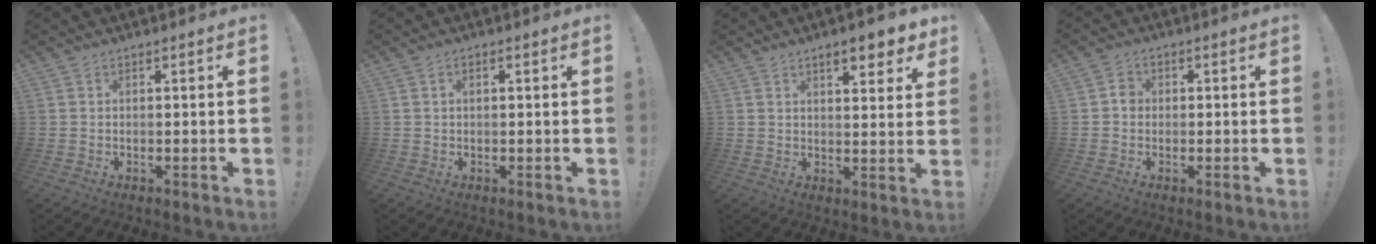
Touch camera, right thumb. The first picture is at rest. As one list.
[{"total": 1.0, "force": [0.2, 0.5, 0.9], "torque": [-0.009, 0.000, 0.002]}, {"total": 7.4, "force": [4.9, 2.2, 5.2], "torque": [-0.059, -0.026, 0.078]}, {"total": 2.7, "force": [-0.4, 2.4, 1.3], "torque": [-0.014, 0.008, -0.009]}]